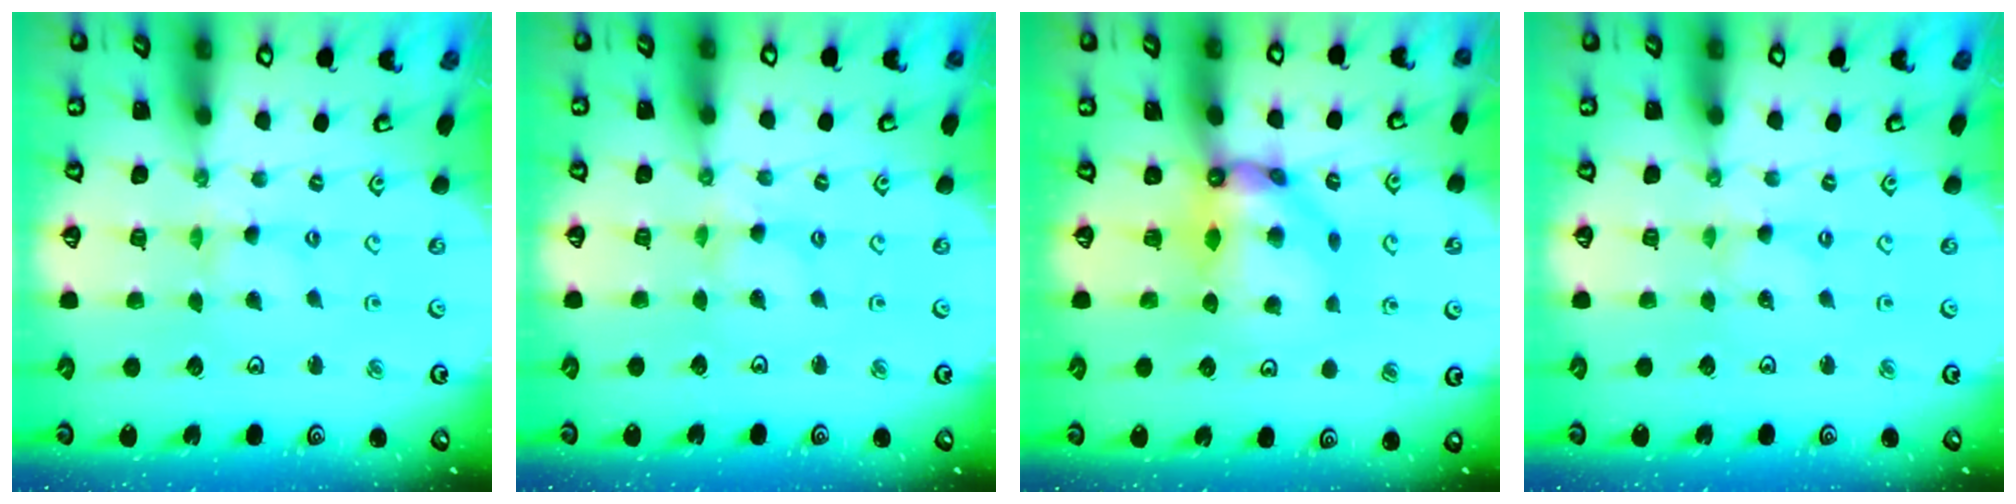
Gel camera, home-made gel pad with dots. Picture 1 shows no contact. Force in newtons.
{"total": 1.1, "press": 1.0, "slide": 0.2}
{"total": 9.7, "press": 9.6, "slide": 0.9}
{"total": 0.0}